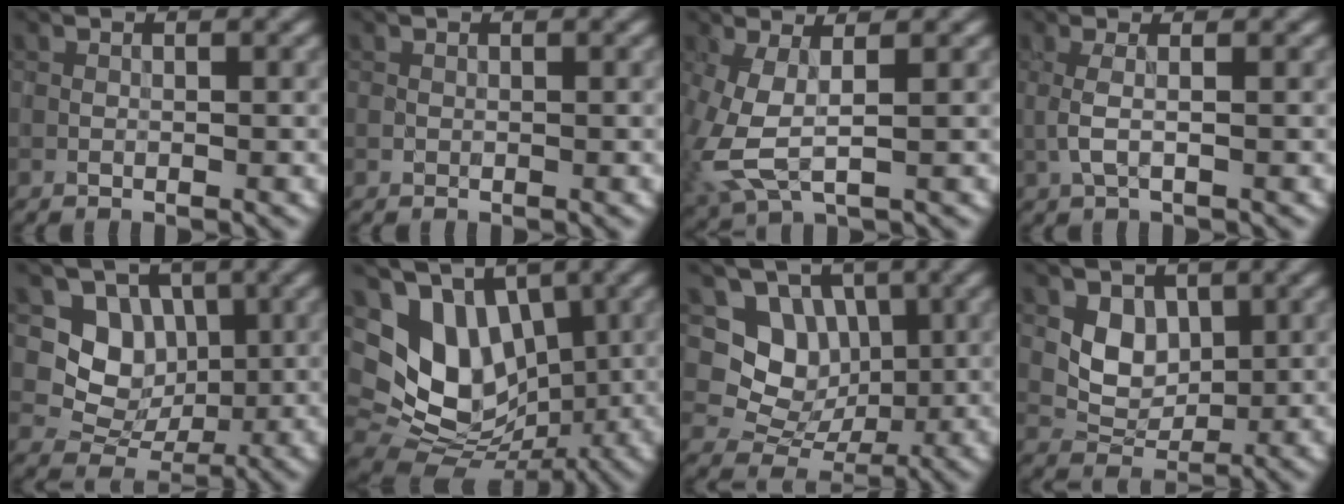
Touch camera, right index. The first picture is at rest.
{"total": 0.0}
{"total": 4.2, "force": [-0.3, 1.7, 3.8], "torque": [-0.111, -0.007, -0.001]}
{"total": 1.7, "force": [0.1, 0.5, 1.6], "torque": [-0.030, 0.004, -0.002]}
{"total": 4.7, "force": [1.2, 4.1, 2.0], "torque": [-0.027, -0.003, 0.013]}
{"total": 9.1, "force": [2.0, 6.9, 5.6], "torque": [-0.083, -0.007, 0.048]}
{"total": 5.2, "force": [1.5, 4.5, 2.0], "torque": [-0.026, -0.008, 0.017]}
{"total": 3.2, "force": [1.2, 2.5, 1.5], "torque": [-0.028, -0.003, 0.023]}